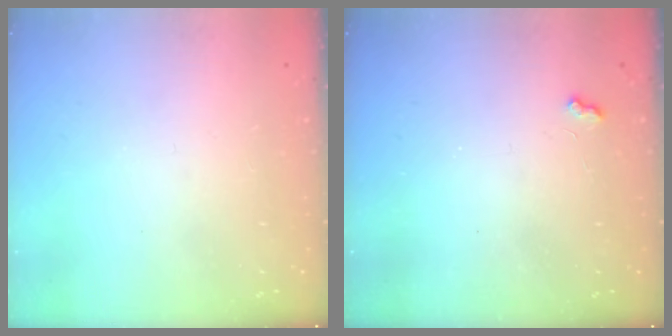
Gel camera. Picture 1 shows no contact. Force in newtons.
{"total": 1.8, "press": 1.8, "slide": 0.4}